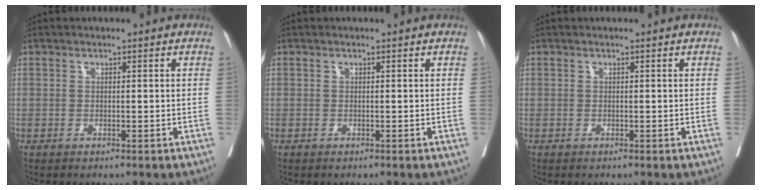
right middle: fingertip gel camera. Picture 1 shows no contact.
{"total": 0.0}
{"total": 0.0}